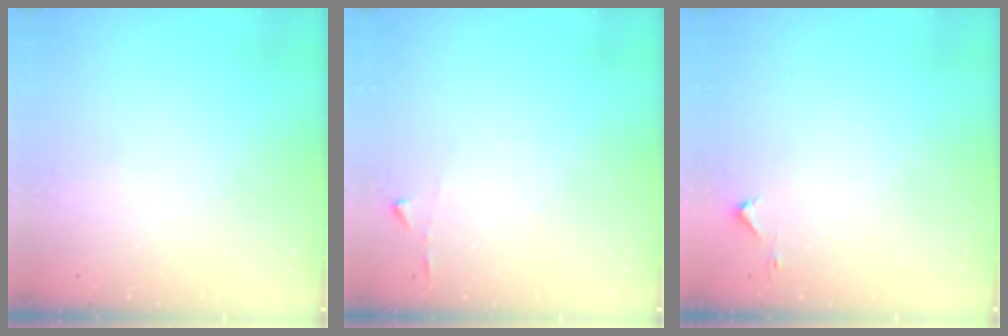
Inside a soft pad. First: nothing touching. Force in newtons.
{"total": 2.9, "press": 2.9, "slide": 0.3}
{"total": 3.1, "press": 3.0, "slide": 0.3}